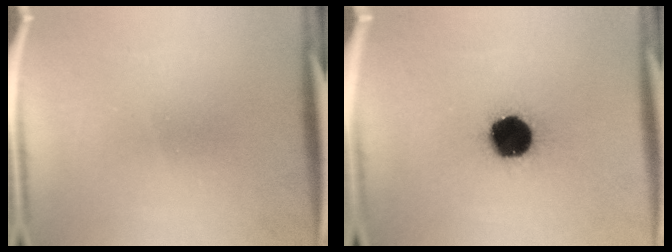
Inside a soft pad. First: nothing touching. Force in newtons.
{"total": 16.7}